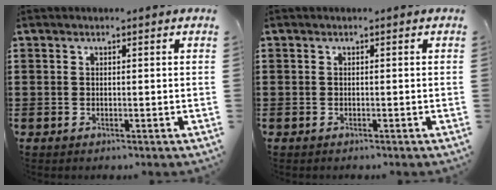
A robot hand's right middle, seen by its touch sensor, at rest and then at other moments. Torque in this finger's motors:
{"motor_torque": [0.00, -0.02, -0.02, 0.01]}